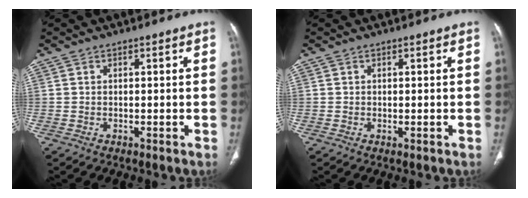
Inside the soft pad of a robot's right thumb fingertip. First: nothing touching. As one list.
[{"total": 0.0}]